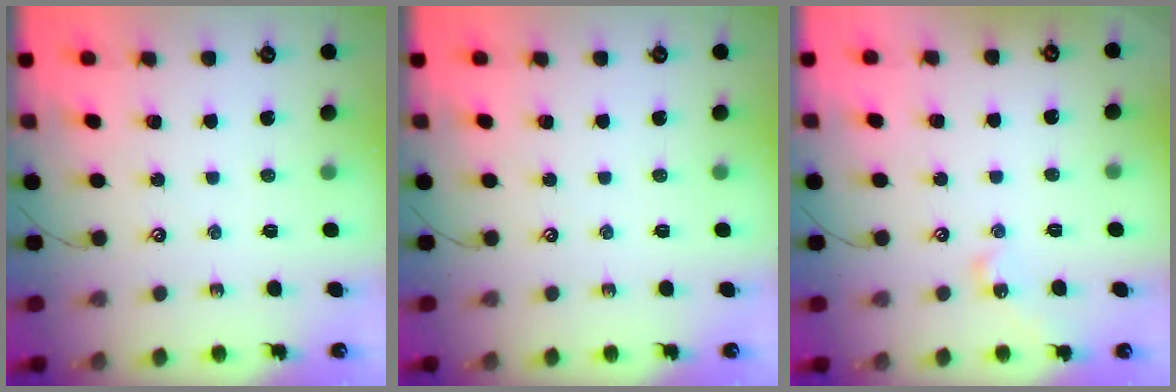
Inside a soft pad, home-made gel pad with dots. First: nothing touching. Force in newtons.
{"total": 0.0}
{"total": 5.1, "press": 5.1, "slide": 0.1}